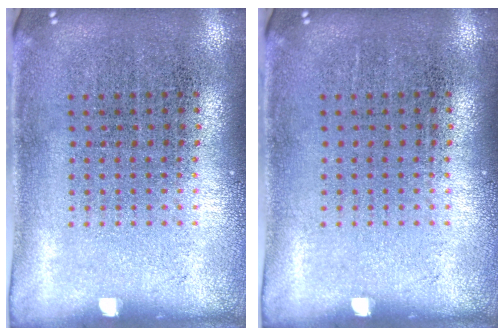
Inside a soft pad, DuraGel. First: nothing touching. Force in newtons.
{"total": 0.0}